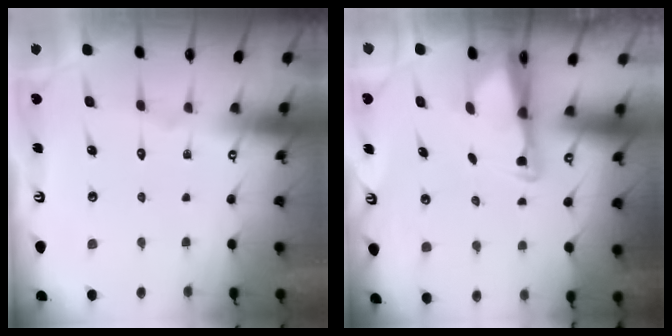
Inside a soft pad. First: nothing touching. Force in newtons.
{"total": 2.7, "press": 2.6, "slide": 0.5}